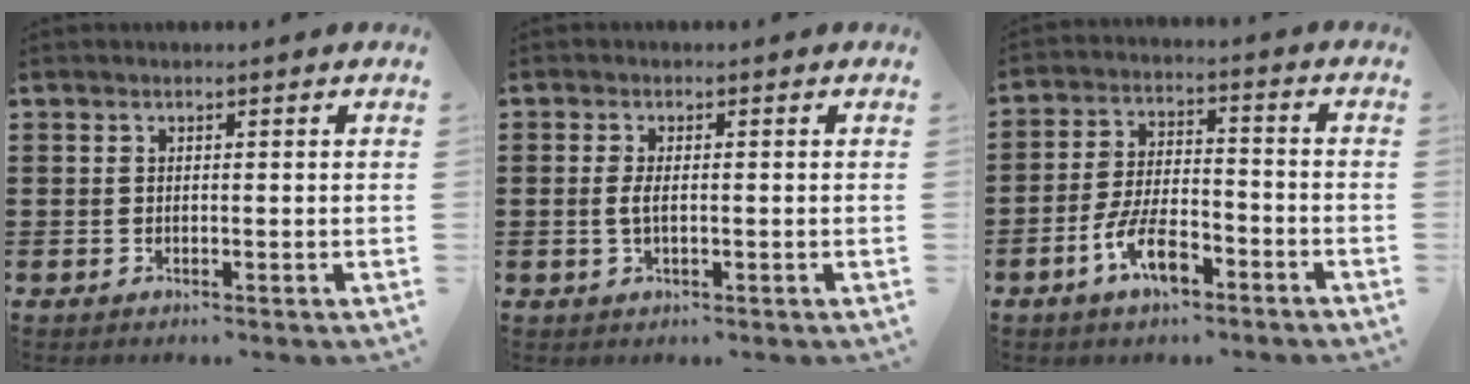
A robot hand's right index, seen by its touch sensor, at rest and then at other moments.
{"total": 2.1, "force": [-0.1, 0.7, 2.0], "torque": [-0.052, -0.005, -0.008]}
{"total": 8.5, "force": [-4.6, 3.4, 6.3], "torque": [-0.134, 0.003, -0.085]}